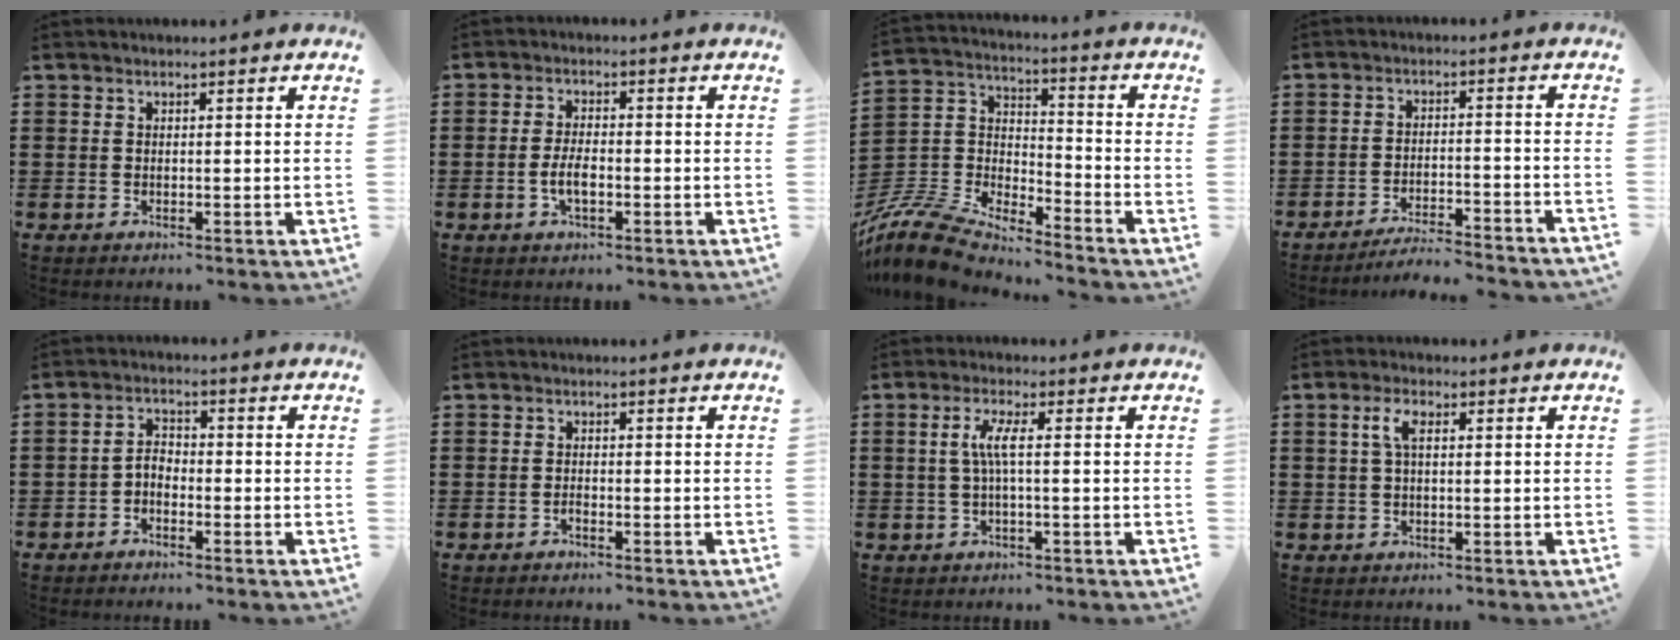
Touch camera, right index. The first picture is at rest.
{"total": 3.7, "force": [-1.0, 1.5, 3.2], "torque": [-0.071, 0.000, -0.022]}
{"total": 8.8, "force": [-8.3, 1.6, 2.5], "torque": [-0.091, -0.004, -0.177]}
{"total": 4.4, "force": [-4.2, -0.1, 1.2], "torque": [-0.022, -0.004, -0.084]}
{"total": 2.3, "force": [-1.6, 1.1, 1.1], "torque": [-0.033, 0.007, -0.037]}
{"total": 0.8, "force": [-0.7, 0.1, 0.4], "torque": [-0.010, -0.004, -0.012]}
{"total": 3.9, "force": [-0.1, 0.3, 3.9], "torque": [-0.088, -0.005, -0.010]}
{"total": 3.1, "force": [0.7, 1.2, 2.8], "torque": [-0.058, 0.011, 0.008]}